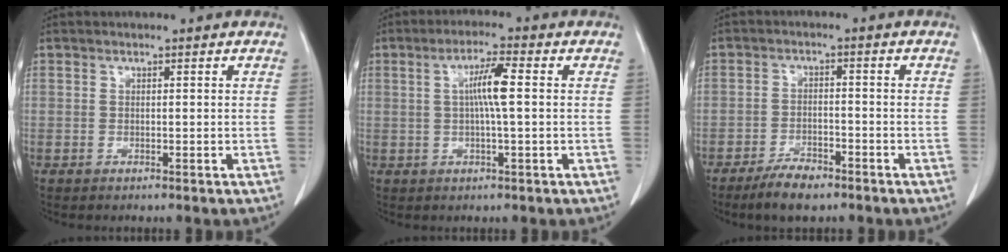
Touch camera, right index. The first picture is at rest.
{"total": 5.3, "force": [0.6, 0.0, 5.3], "torque": [-0.097, 0.005, 0.010]}
{"total": 5.4, "force": [-4.1, 1.7, 3.0], "torque": [-0.058, -0.002, -0.069]}